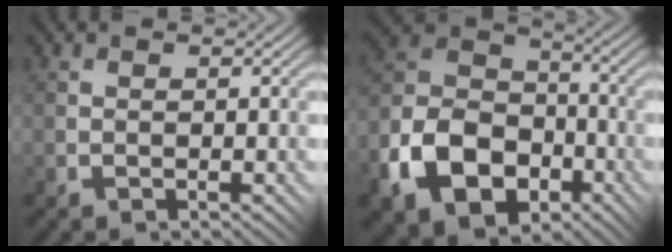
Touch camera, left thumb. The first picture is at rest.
{"total": 13.1, "force": [-6.3, 8.8, 7.4], "torque": [-0.181, -0.026, -0.130]}